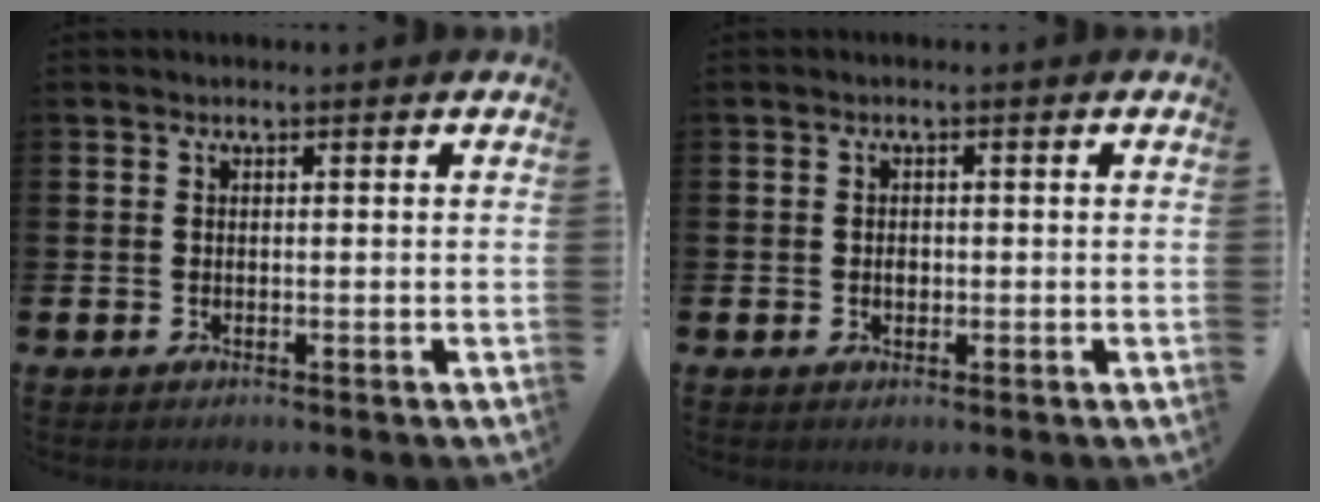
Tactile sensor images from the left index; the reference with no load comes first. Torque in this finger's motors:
{"motor_torque": [-0.02, 0.07, 0.01, 0.00]}